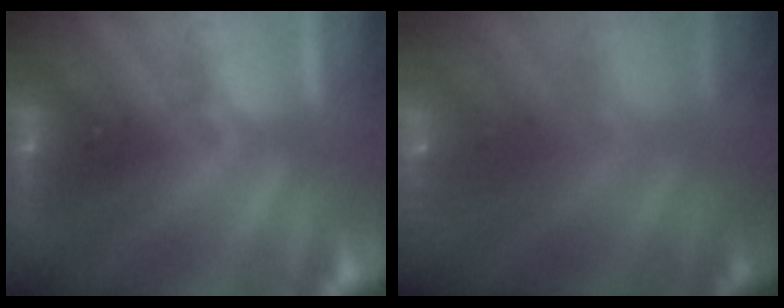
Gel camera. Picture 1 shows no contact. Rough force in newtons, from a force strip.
{"total": 7.1}